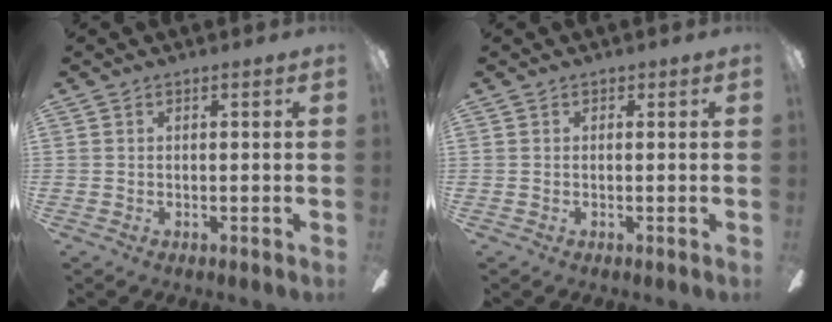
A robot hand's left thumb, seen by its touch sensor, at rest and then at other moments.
{"total": 0.0}